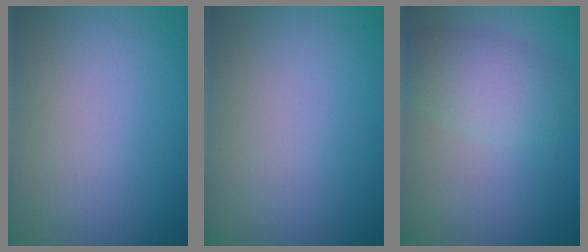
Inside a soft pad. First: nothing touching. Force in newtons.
{"total": 0.0}
{"total": 4.0, "press": 4.0, "slide": 0.2}